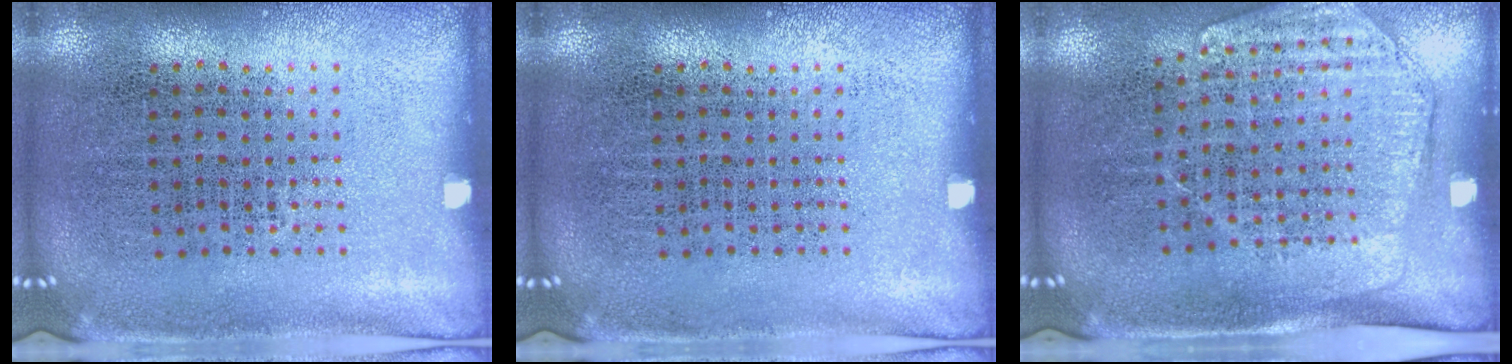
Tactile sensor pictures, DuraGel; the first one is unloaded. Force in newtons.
{"total": 0.0}
{"total": 1.7, "press": 1.5, "slide": 0.9}